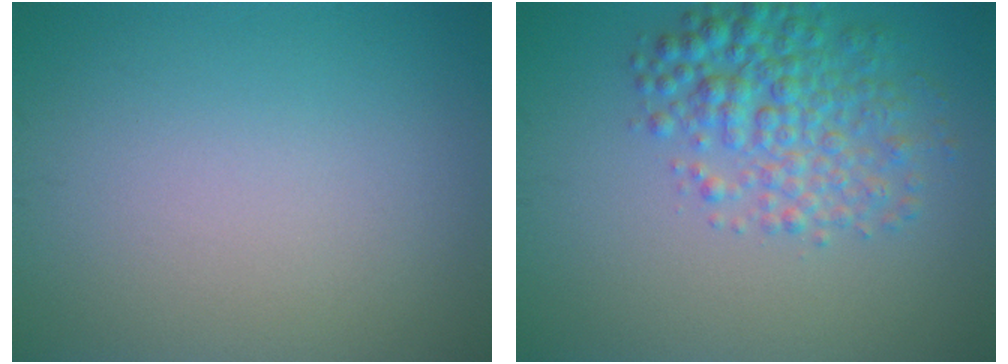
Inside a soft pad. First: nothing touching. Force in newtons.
{"total": 4.8, "press": 4.8, "slide": 0.1}